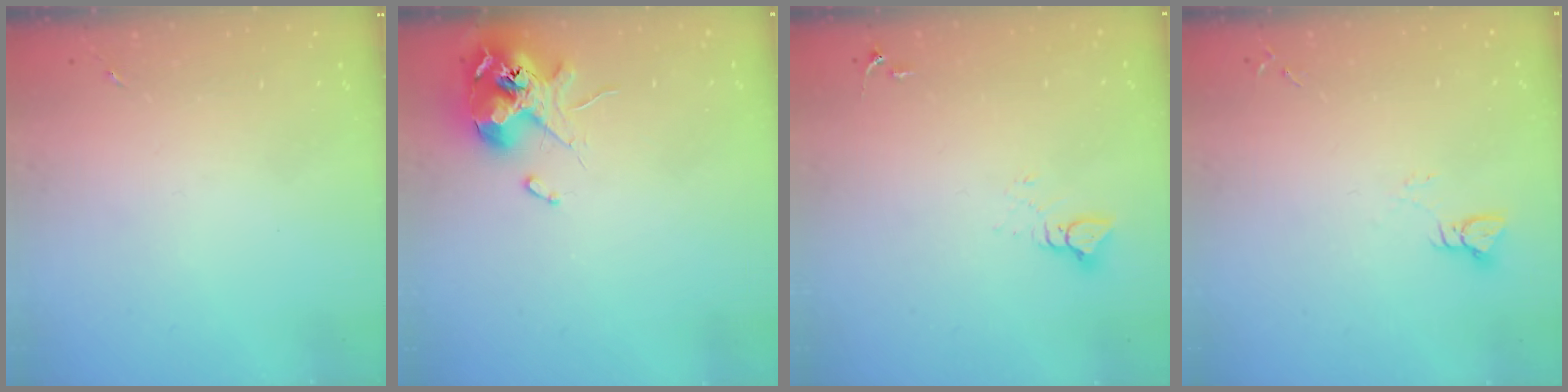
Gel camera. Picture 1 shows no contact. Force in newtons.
{"total": 12.1, "press": 11.9, "slide": 1.8}
{"total": 4.2, "press": 4.2, "slide": 0.2}
{"total": 3.0, "press": 3.0, "slide": 0.3}